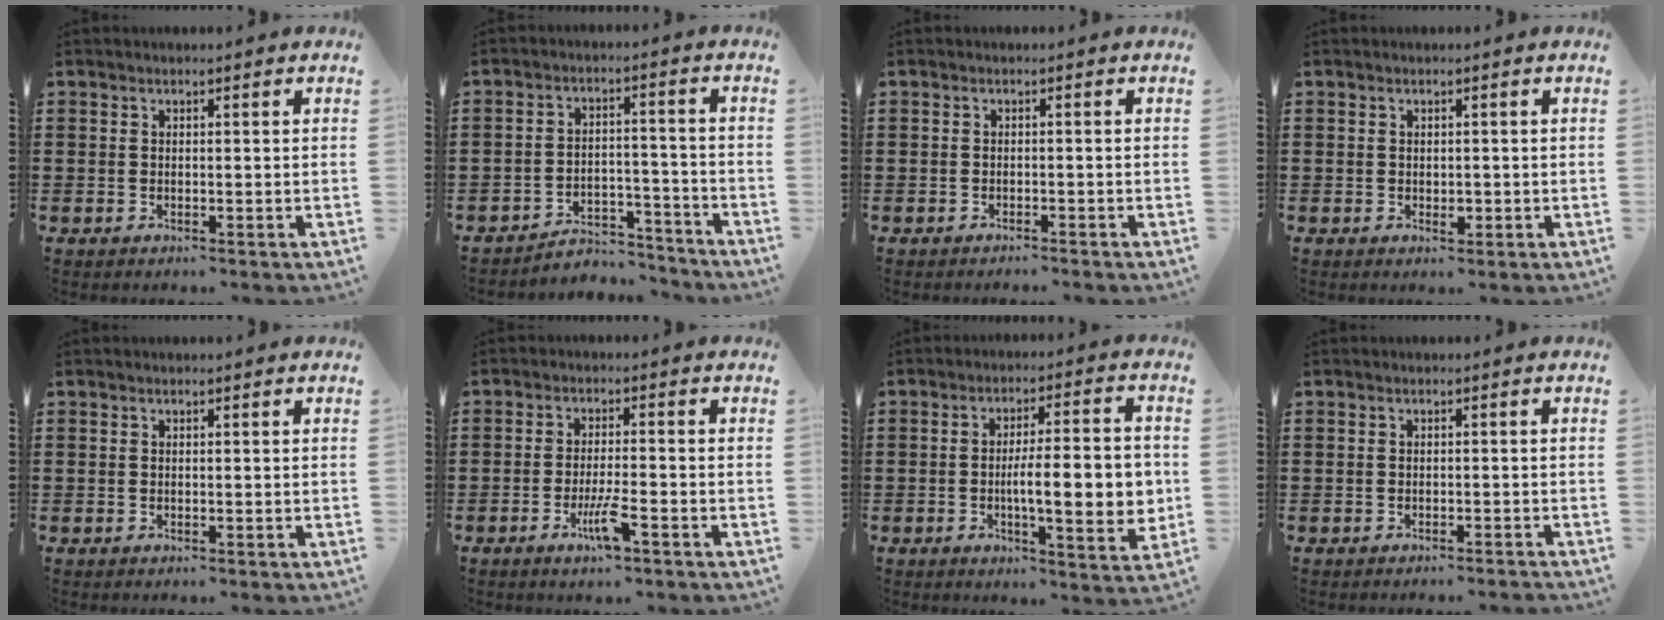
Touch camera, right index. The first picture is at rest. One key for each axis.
{"total": 4.7, "fx": -4.5, "fy": 1.3, "fz": 1.0, "tx": -0.019, "ty": 0.012, "tz": -0.090}
{"total": 0.8, "fx": -0.8, "fy": 0.0, "fz": 0.1, "tx": -0.005, "ty": -0.001, "tz": -0.016}
{"total": 1.4, "fx": -0.2, "fy": 0.9, "fz": 1.0, "tx": -0.011, "ty": -0.002, "tz": -0.004}
{"total": 0.0}
{"total": 5.3, "fx": -2.8, "fy": 0.4, "fz": 4.4, "tx": -0.092, "ty": -0.014, "tz": -0.052}
{"total": 11.0, "fx": -1.2, "fy": 2.5, "fz": 10.7, "tx": -0.149, "ty": -0.008, "tz": -0.026}
{"total": 0.8, "fx": -0.8, "fy": -0.1, "fz": 0.1, "tx": -0.005, "ty": -0.002, "tz": -0.015}